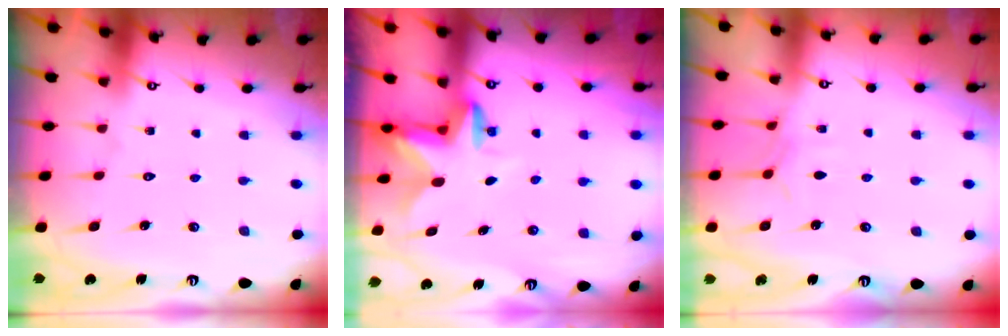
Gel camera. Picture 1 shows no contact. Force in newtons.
{"total": 2.6, "press": 2.5, "slide": 0.5}
{"total": 5.1, "press": 5.1, "slide": 0.2}